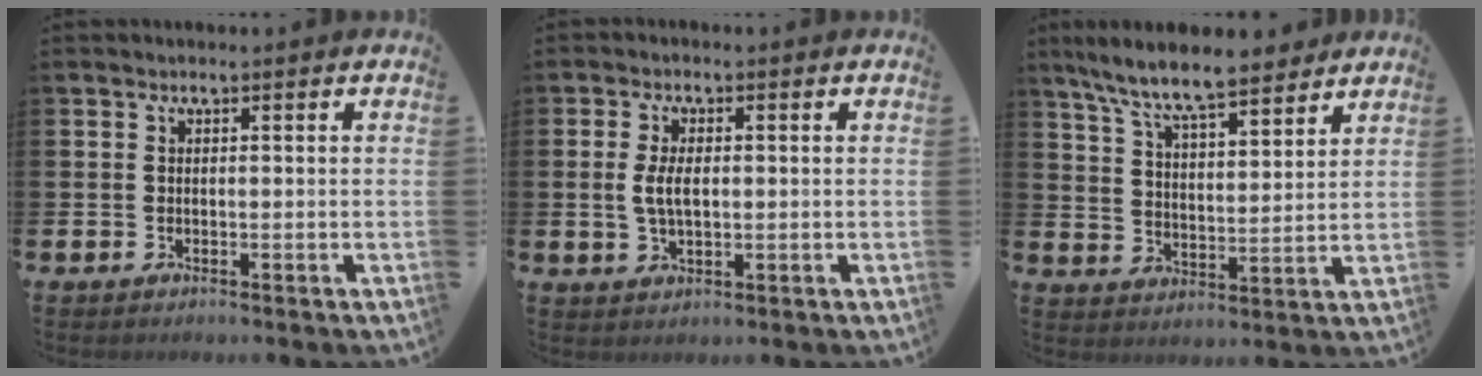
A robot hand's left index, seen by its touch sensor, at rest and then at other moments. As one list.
[{"total": 4.1, "force": [0.4, 2.1, 3.5], "torque": [-0.071, 0.005, 0.001]}, {"total": 9.1, "force": [8.3, 1.4, 3.4], "torque": [-0.090, -0.042, 0.148]}]